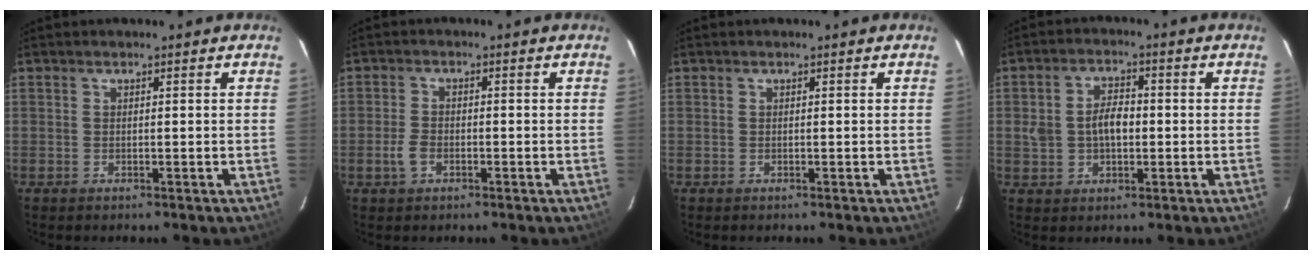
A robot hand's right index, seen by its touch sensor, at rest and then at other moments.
{"total": 3.3, "force": [-1.4, 2.1, 2.0], "torque": [-0.050, 0.003, -0.027]}
{"total": 0.0}
{"total": 5.9, "force": [-0.2, 3.9, 4.5], "torque": [-0.088, 0.013, 0.003]}